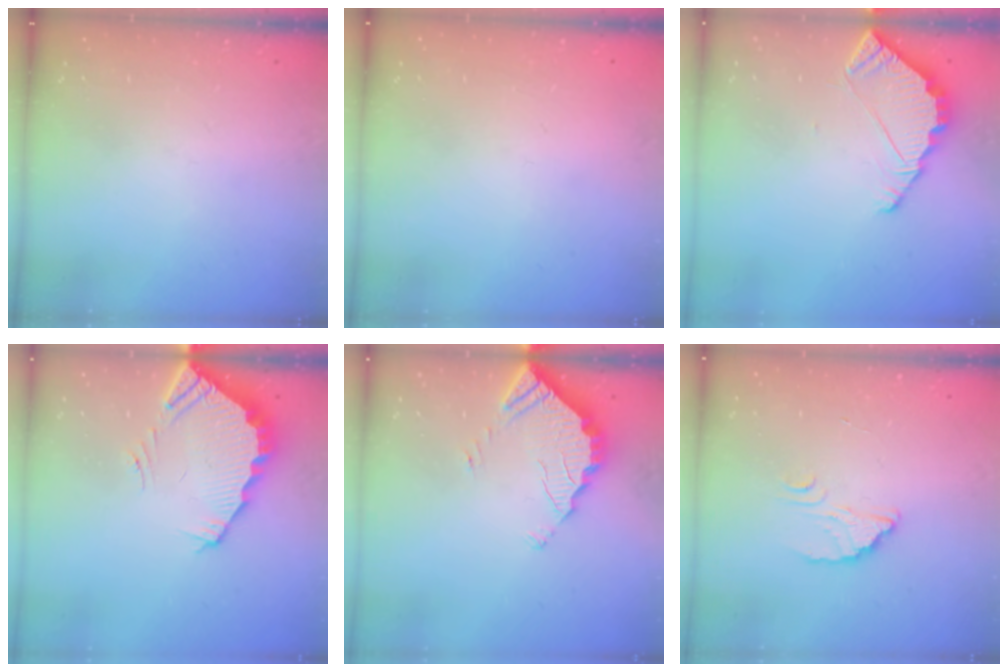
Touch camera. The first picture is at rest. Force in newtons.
{"total": 2.1, "press": 2.1, "slide": 0.1}
{"total": 4.3, "press": 4.3, "slide": 0.3}
{"total": 3.7, "press": 3.7, "slide": 0.2}
{"total": 3.5, "press": 3.5, "slide": 0.2}
{"total": 2.6, "press": 2.6, "slide": 0.1}